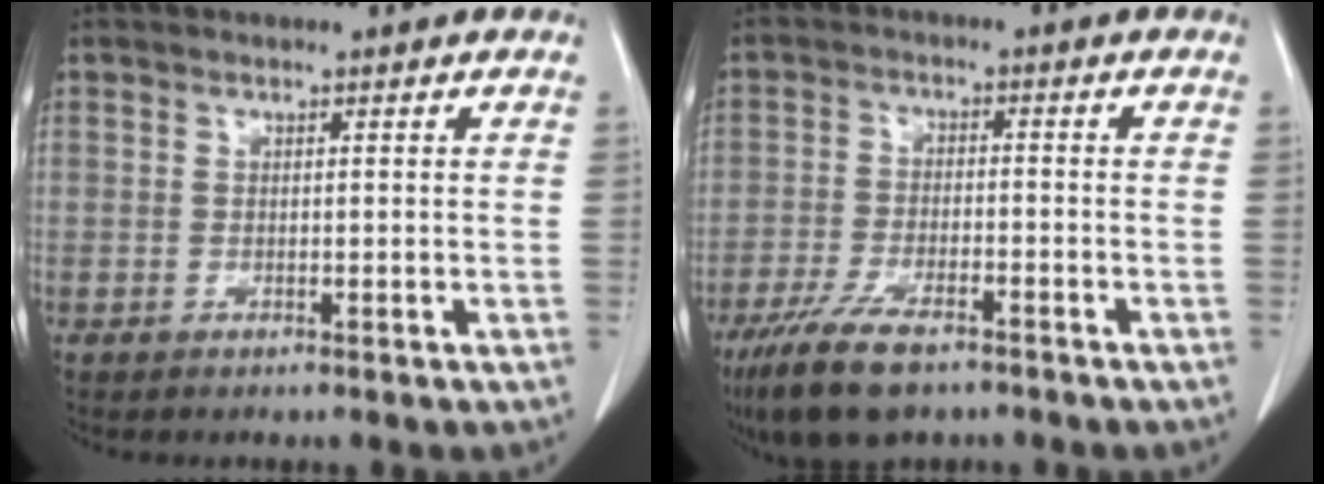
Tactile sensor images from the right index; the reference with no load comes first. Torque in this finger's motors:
{"motor_torque": [0.76, -0.73, 0.32, 0.16]}